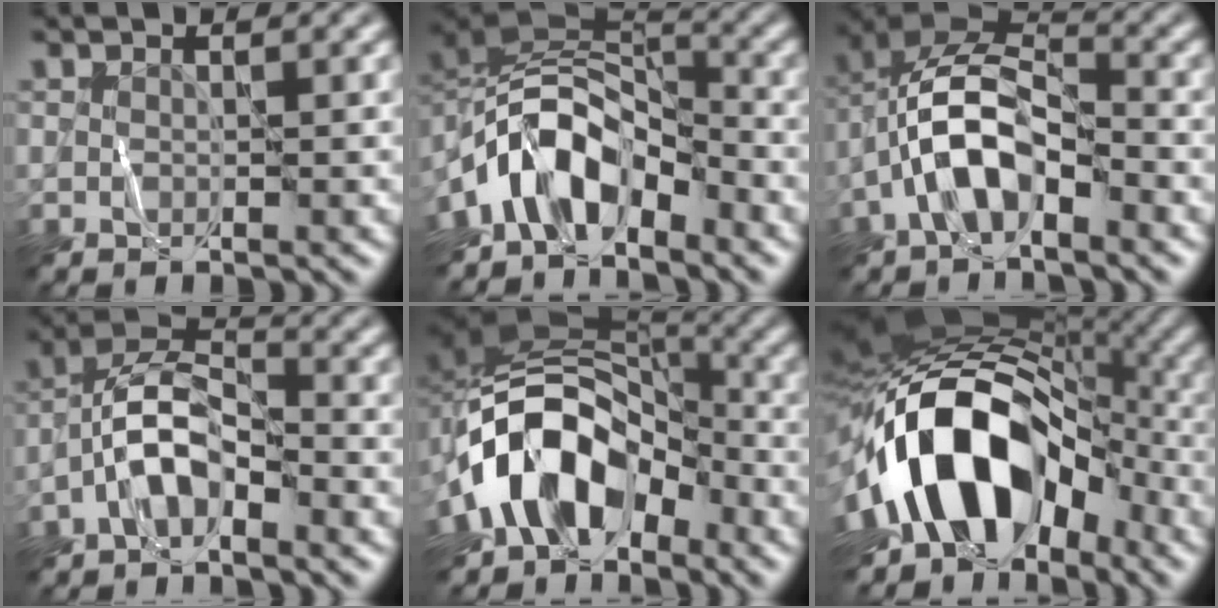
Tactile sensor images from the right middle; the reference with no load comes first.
{"total": 7.8, "force": [-4.4, 4.3, 4.8], "torque": [-0.068, 0.013, -0.097]}
{"total": 7.3, "force": [-3.0, 3.6, 5.6], "torque": [-0.112, 0.012, -0.063]}
{"total": 5.0, "force": [-2.6, 2.2, 3.7], "torque": [-0.067, 0.017, -0.058]}
{"total": 10.7, "force": [-4.6, 7.2, 6.5], "torque": [-0.100, 0.017, -0.100]}
{"total": 15.0, "force": [-4.9, 9.5, 10.5], "torque": [-0.156, 0.008, -0.093]}